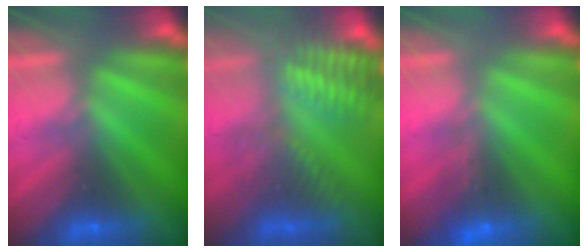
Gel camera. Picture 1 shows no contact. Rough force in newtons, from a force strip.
{"total": 4.6}
{"total": 1.2}